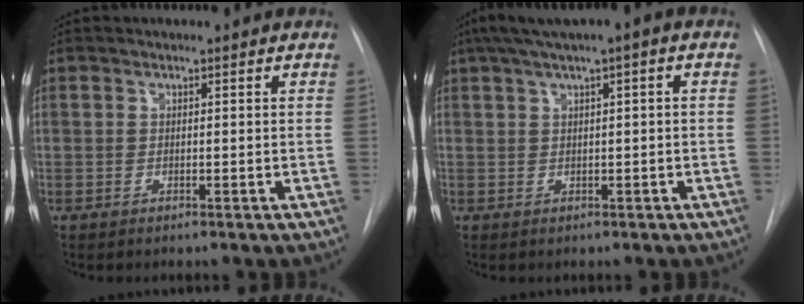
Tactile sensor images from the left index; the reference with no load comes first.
{"total": 5.3, "force": [2.2, 1.1, 4.7], "torque": [-0.082, 0.033, 0.034]}